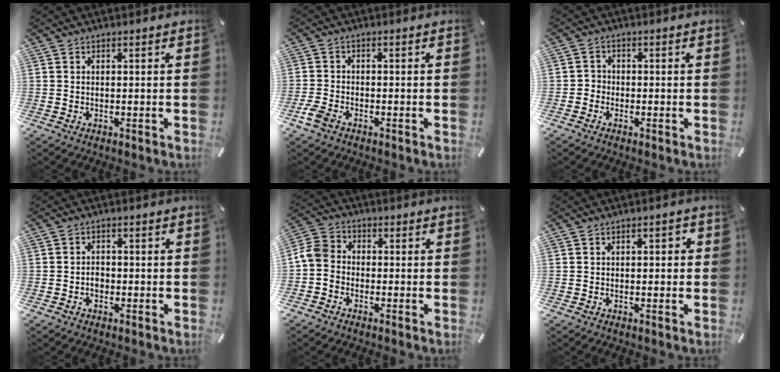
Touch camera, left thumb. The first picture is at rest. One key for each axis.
{"total": 3.5, "fx": -2.3, "fy": 1.8, "fz": 2.0, "tx": -0.059, "ty": 0.001, "tz": -0.048}
{"total": 2.1, "fx": -1.3, "fy": 1.6, "fz": 0.4, "tx": -0.007, "ty": 0.009, "tz": -0.028}
{"total": 2.3, "fx": -0.7, "fy": 1.7, "fz": 1.4, "tx": -0.029, "ty": 0.003, "tz": -0.015}
{"total": 5.8, "fx": -1.8, "fy": 4.7, "fz": 2.8, "tx": -0.070, "ty": 0.015, "tz": -0.033}
{"total": 1.4, "fx": -0.4, "fy": 1.0, "fz": 0.9, "tx": -0.017, "ty": 0.008, "tz": -0.011}